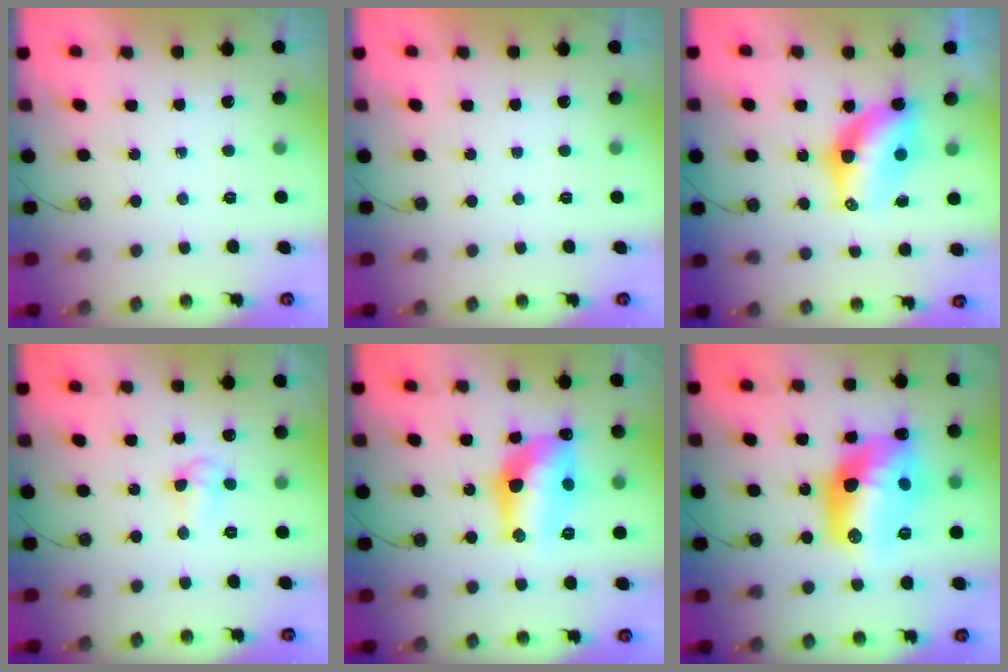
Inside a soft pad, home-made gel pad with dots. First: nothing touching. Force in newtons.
{"total": 0.0}
{"total": 10.9, "press": 10.3, "slide": 3.6}
{"total": 4.7, "press": 4.5, "slide": 1.1}
{"total": 17.1, "press": 16.4, "slide": 4.8}
{"total": 18.7, "press": 18.6, "slide": 1.2}